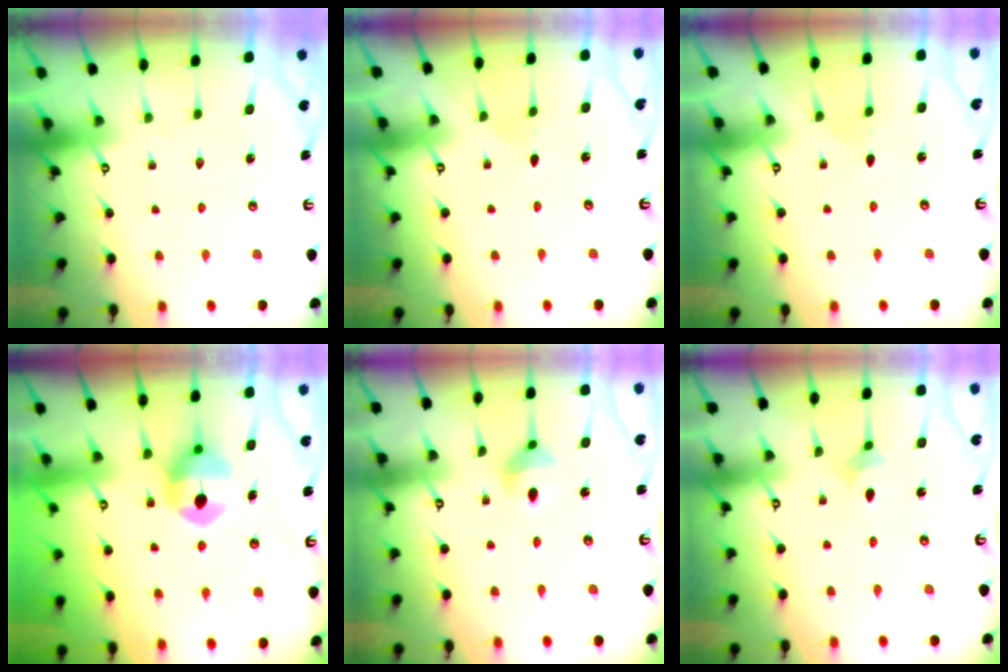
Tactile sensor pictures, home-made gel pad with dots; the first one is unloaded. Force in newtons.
{"total": 1.6, "press": 1.6, "slide": 0.4}
{"total": 1.6, "press": 1.6, "slide": 0.4}
{"total": 9.7, "press": 9.7, "slide": 0.5}
{"total": 5.1, "press": 5.1, "slide": 0.7}
{"total": 2.9, "press": 2.9, "slide": 0.5}